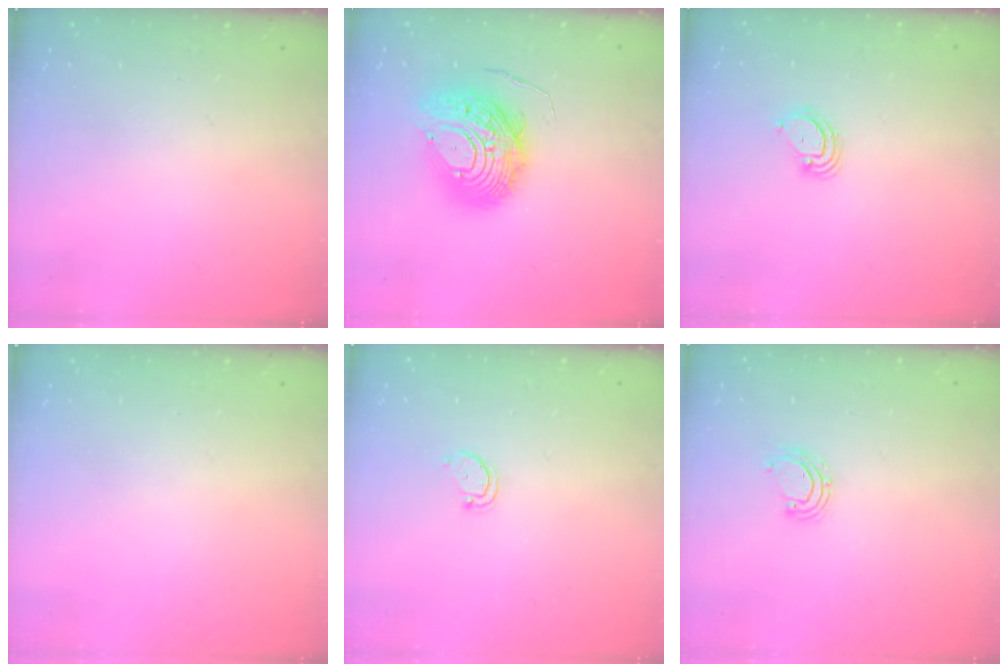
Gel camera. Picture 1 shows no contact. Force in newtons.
{"total": 13.9, "press": 13.9, "slide": 1.4}
{"total": 3.6, "press": 3.6, "slide": 0.3}
{"total": 0.0}
{"total": 2.3, "press": 2.3, "slide": 0.4}
{"total": 3.9, "press": 3.9, "slide": 0.2}